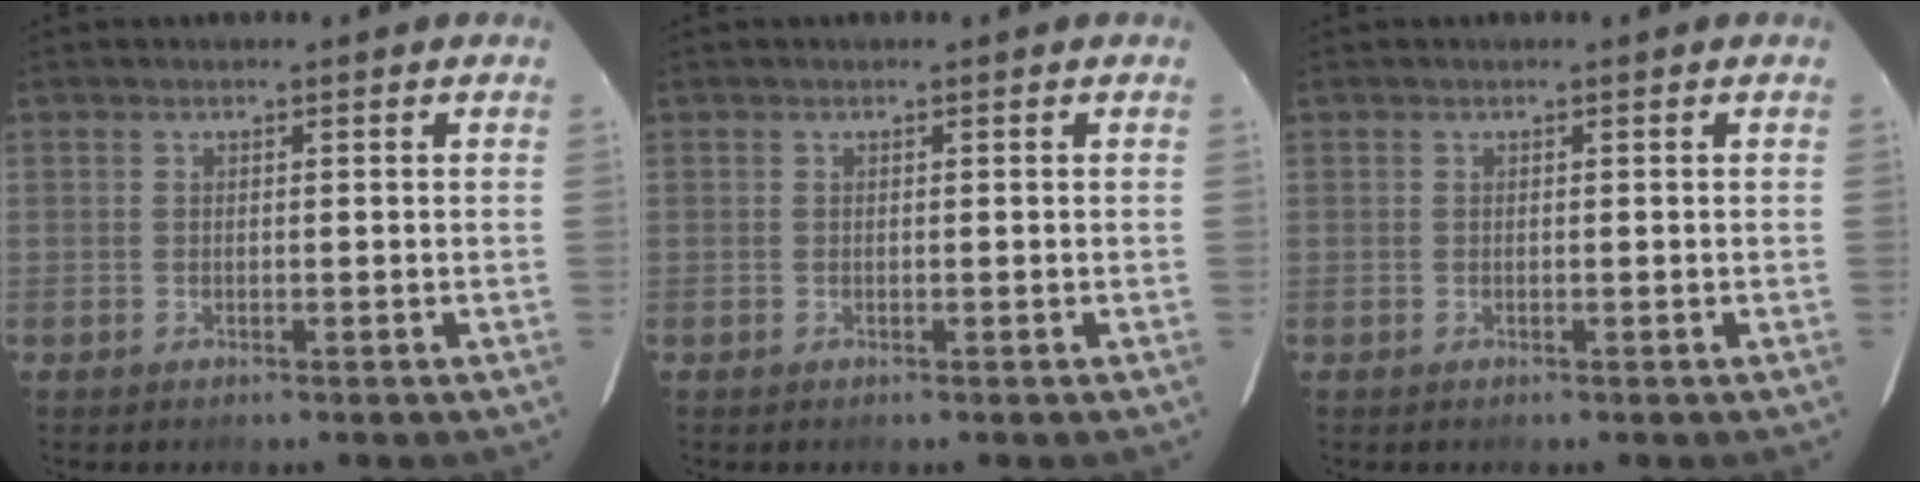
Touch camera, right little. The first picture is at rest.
{"total": 0.0}
{"total": 0.0}